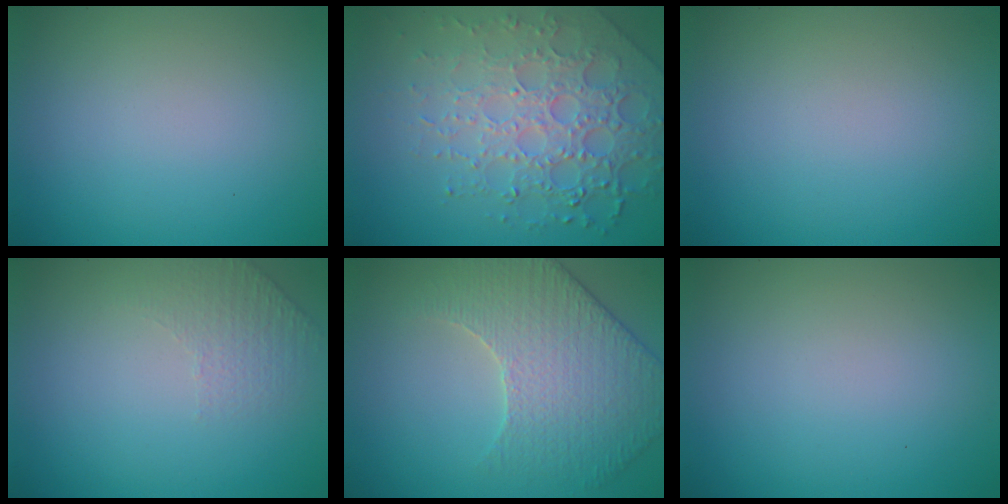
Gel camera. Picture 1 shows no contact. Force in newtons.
{"total": 7.3, "press": 5.2, "slide": 5.1}
{"total": 0.0}
{"total": 1.3, "press": 0.8, "slide": 1.1}
{"total": 4.6, "press": 4.6, "slide": 0.2}
{"total": 0.0}